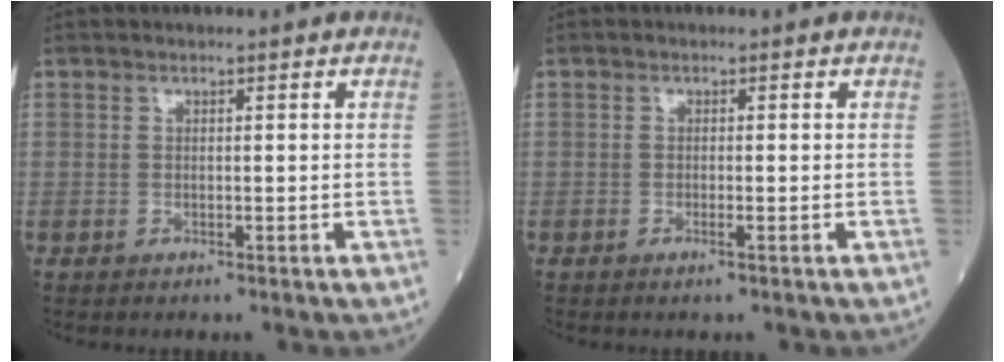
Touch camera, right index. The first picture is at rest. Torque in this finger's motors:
{"motor_torque": [-0.08, -0.04, -0.03, -0.01]}